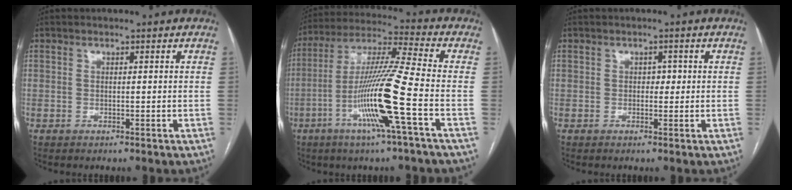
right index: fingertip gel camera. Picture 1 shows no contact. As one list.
[{"total": 15.0, "force": [-5.0, -1.3, 14.1], "torque": [-0.277, -0.007, -0.100]}, {"total": 1.3, "force": [0.1, 1.0, 0.9], "torque": [-0.008, 0.005, -0.002]}]